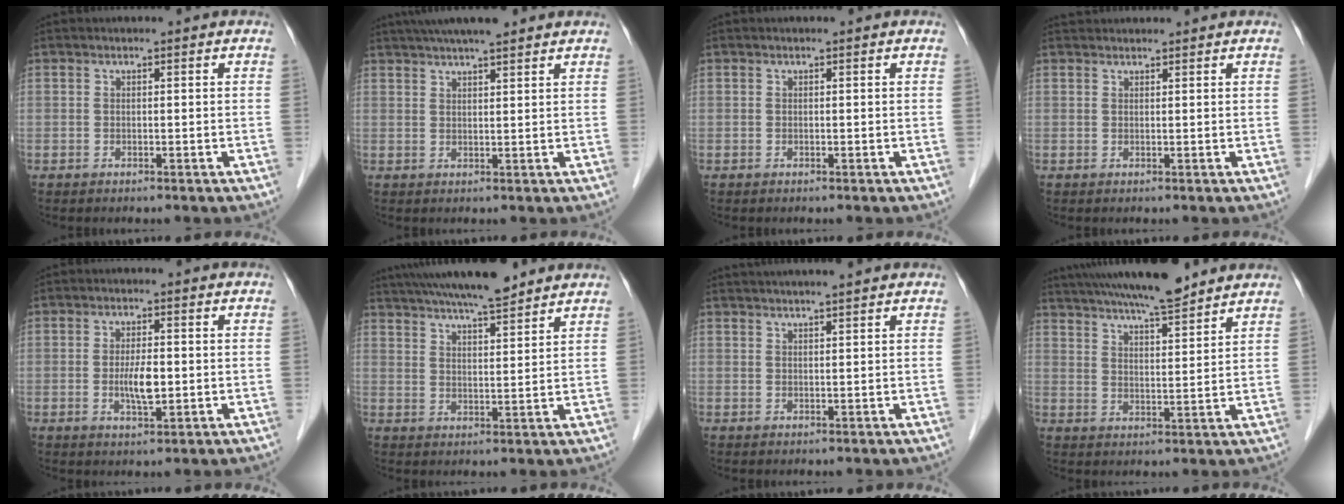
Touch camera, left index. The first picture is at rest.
{"total": 9.7, "force": [8.2, 1.1, 5.1], "torque": [-0.078, 0.033, 0.116]}
{"total": 0.0}
{"total": 3.5, "force": [3.4, 0.4, 0.6], "torque": [-0.008, 0.036, 0.053]}
{"total": 4.1, "force": [-0.4, 1.1, 3.9], "torque": [-0.078, -0.004, -0.006]}
{"total": 14.2, "force": [12.4, 1.4, 6.8], "torque": [-0.117, 0.024, 0.194]}
{"total": 7.6, "force": [6.7, 0.1, 3.6], "torque": [-0.052, 0.030, 0.090]}
{"total": 15.2, "force": [13.4, 1.1, 7.0], "torque": [-0.121, 0.018, 0.209]}